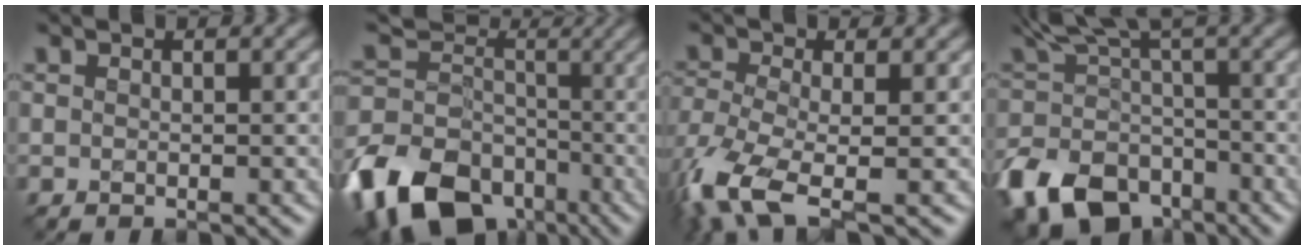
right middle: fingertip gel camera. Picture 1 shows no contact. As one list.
[{"total": 15.1, "force": [-7.1, 10.8, 7.8], "torque": [-0.181, -0.019, -0.121]}, {"total": 7.6, "force": [-4.0, 2.8, 5.9], "torque": [-0.139, -0.022, -0.084]}, {"total": 9.1, "force": [-4.8, 5.4, 5.4], "torque": [-0.093, -0.011, -0.093]}]